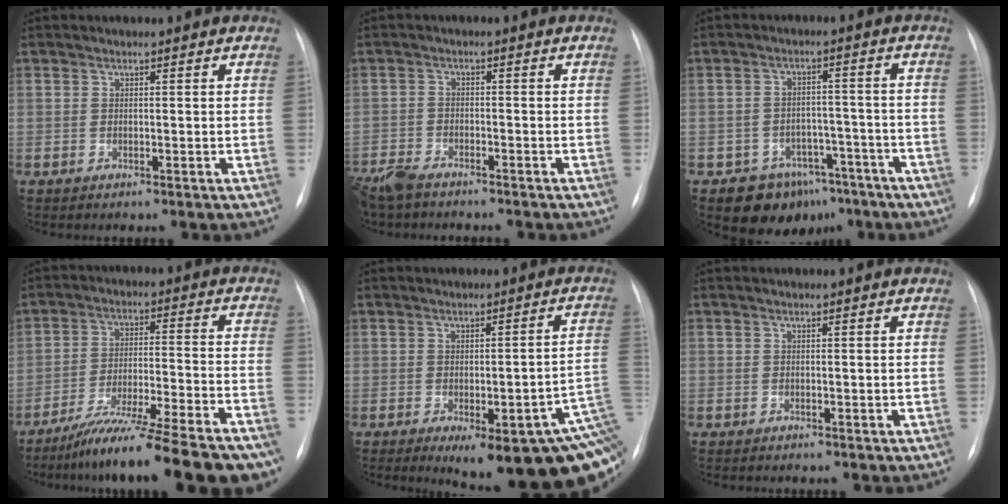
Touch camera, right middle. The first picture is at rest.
{"total": 6.8, "force": [-5.9, 2.0, 2.8], "torque": [-0.051, -0.016, -0.102]}
{"total": 9.8, "force": [-6.3, 7.1, 2.5], "torque": [-0.014, 0.035, -0.080]}
{"total": 21.9, "force": [-17.8, 1.8, 12.6], "torque": [-0.140, -0.007, -0.272]}
{"total": 21.3, "force": [-8.8, 5.5, 18.6], "torque": [-0.141, -0.004, -0.094]}
{"total": 1.1, "force": [-0.8, 0.7, 0.4], "torque": [-0.007, 0.003, -0.008]}